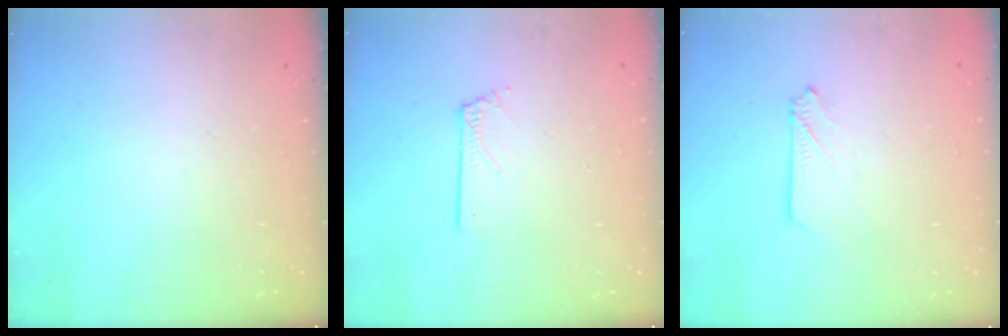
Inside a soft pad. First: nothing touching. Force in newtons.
{"total": 0.5, "press": 0.5, "slide": 0.1}
{"total": 2.9, "press": 2.9, "slide": 0.4}